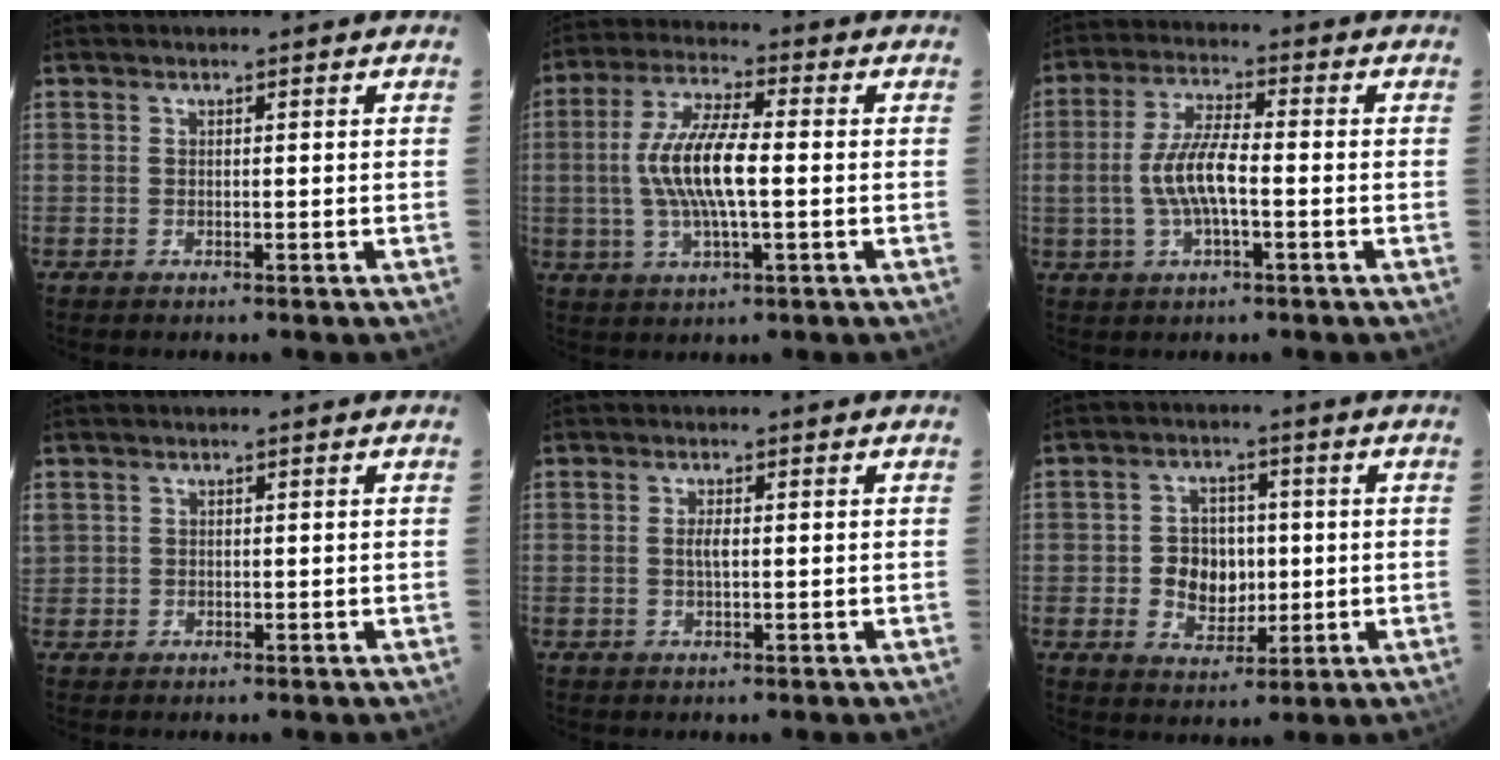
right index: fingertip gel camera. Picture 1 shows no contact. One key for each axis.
{"total": 11.4, "fx": -0.6, "fy": 2.8, "fz": 11.0, "tx": -0.222, "ty": 0.003, "tz": -0.013}
{"total": 8.5, "fx": -1.6, "fy": 2.4, "fz": 8.0, "tx": -0.162, "ty": 0.004, "tz": -0.029}
{"total": 1.4, "fx": 0.4, "fy": 1.3, "fz": 0.2, "tx": 0.004, "ty": 0.004, "tz": 0.007}
{"total": 1.7, "fx": 0.1, "fy": 0.5, "fz": 1.6, "tx": -0.032, "ty": -0.001, "tz": 0.001}
{"total": 8.0, "fx": -0.7, "fy": 6.7, "fz": 4.2, "tx": -0.090, "ty": 0.012, "tz": -0.002}